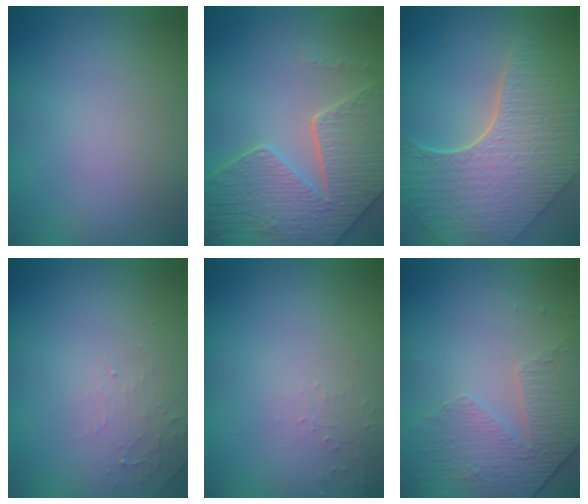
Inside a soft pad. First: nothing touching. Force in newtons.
{"total": 8.8, "press": 6.3, "slide": 6.2}
{"total": 8.5, "press": 6.1, "slide": 5.8}
{"total": 1.2, "press": 1.2, "slide": 0.3}
{"total": 0.8, "press": 0.7, "slide": 0.1}
{"total": 4.6, "press": 3.3, "slide": 3.3}